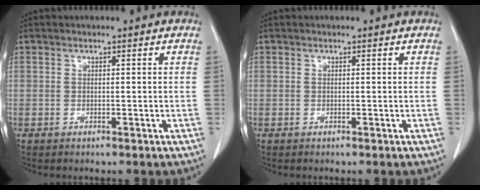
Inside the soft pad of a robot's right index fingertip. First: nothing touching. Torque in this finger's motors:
{"motor_torque": [0.00, 0.00, 0.00, 0.00]}